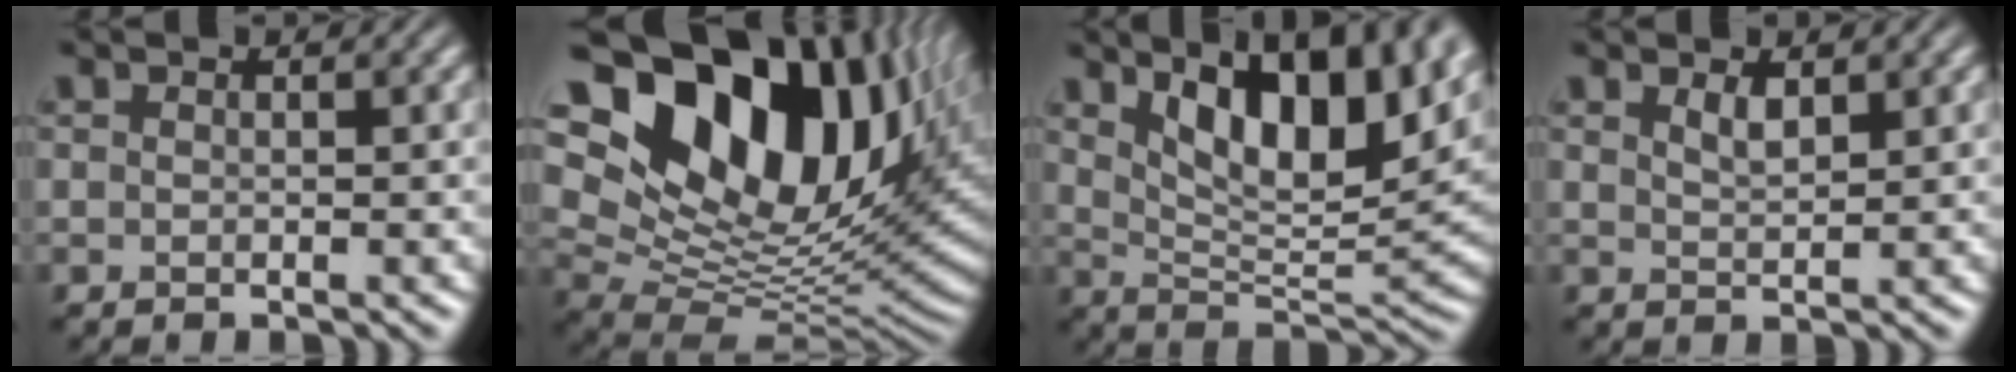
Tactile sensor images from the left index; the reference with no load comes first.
{"total": 20.0, "force": [8.7, 12.1, 13.3], "torque": [-0.235, 0.031, 0.156]}
{"total": 10.3, "force": [5.0, 3.7, 8.2], "torque": [-0.128, -0.003, 0.086]}
{"total": 1.5, "force": [1.1, 0.4, 1.0], "torque": [-0.019, -0.001, 0.021]}